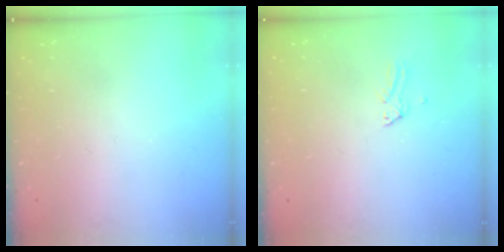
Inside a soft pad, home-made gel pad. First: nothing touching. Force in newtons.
{"total": 0.0}